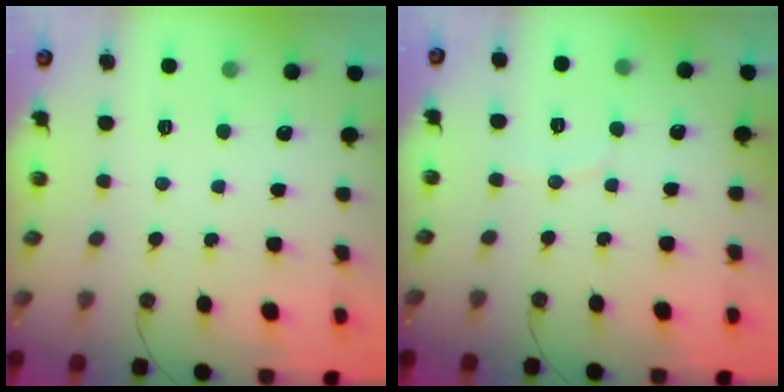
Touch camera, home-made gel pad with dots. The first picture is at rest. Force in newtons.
{"total": 3.7, "press": 3.6, "slide": 0.4}